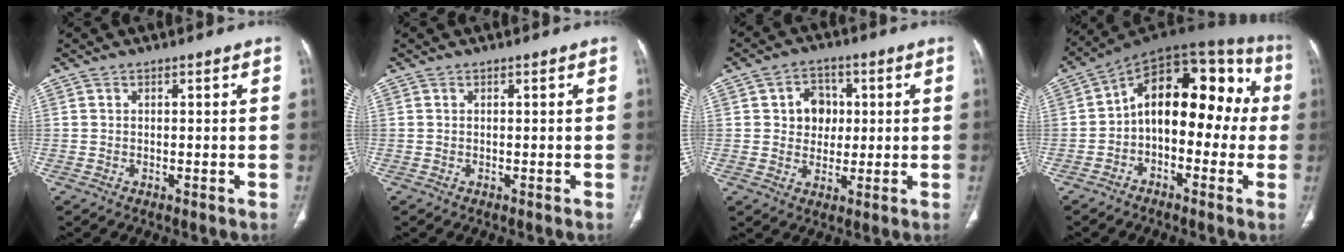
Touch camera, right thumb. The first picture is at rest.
{"total": 0.0}
{"total": 7.1, "force": [1.3, 6.0, 3.6], "torque": [-0.017, 0.002, 0.018]}
{"total": 18.2, "force": [-0.2, 10.6, 14.8], "torque": [-0.162, 0.061, -0.018]}